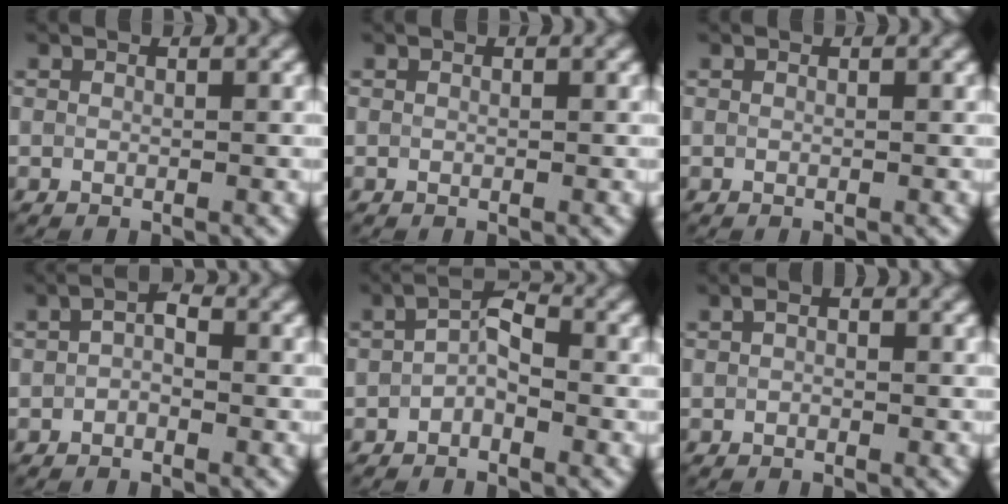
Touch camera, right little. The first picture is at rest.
{"total": 0.0}
{"total": 0.0}
{"total": 1.8, "force": [-0.4, 1.0, 1.4], "torque": [-0.024, 0.004, -0.012]}
{"total": 2.4, "force": [-0.9, 1.2, 1.9], "torque": [-0.033, 0.011, -0.022]}
{"total": 0.9, "force": [0.0, 0.6, 0.7], "torque": [-0.012, 0.001, -0.002]}